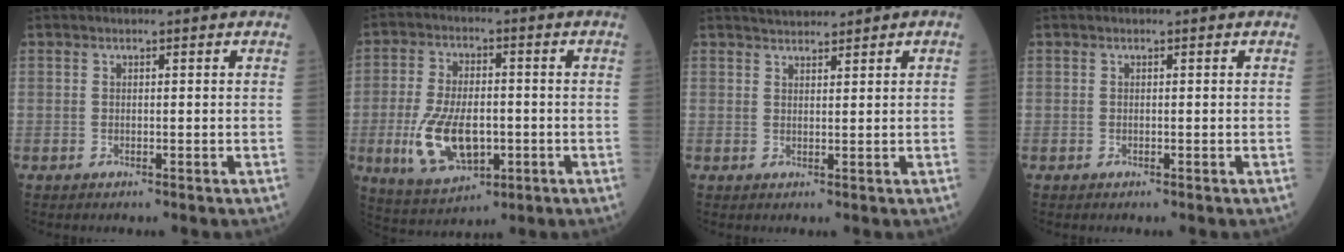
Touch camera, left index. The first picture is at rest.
{"total": 11.8, "force": [-2.8, 6.0, 9.7], "torque": [-0.199, -0.003, -0.040]}
{"total": 2.5, "force": [2.4, 0.3, 0.7], "torque": [-0.015, 0.014, 0.043]}
{"total": 0.0}